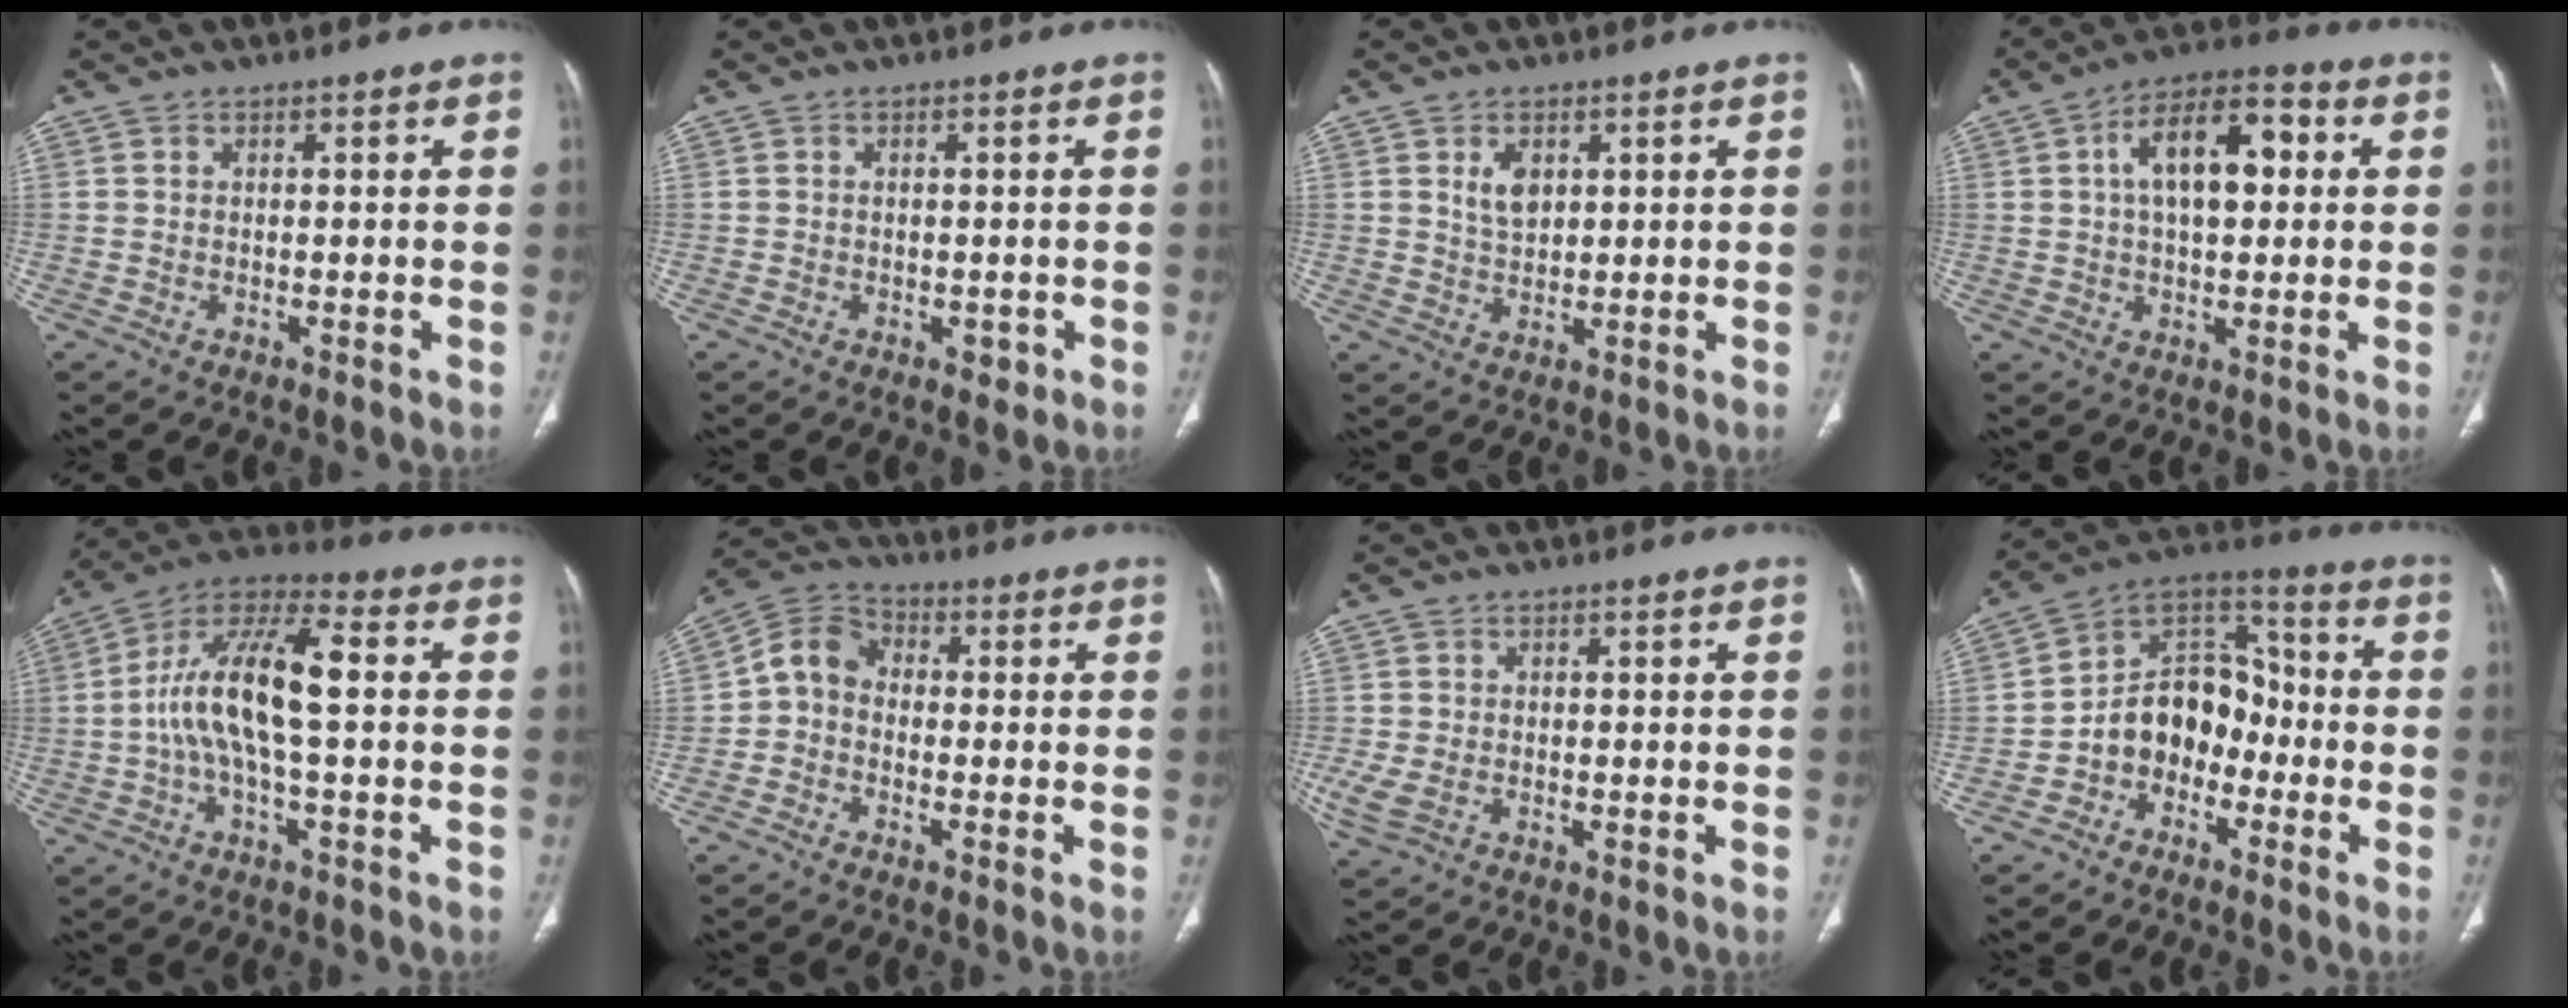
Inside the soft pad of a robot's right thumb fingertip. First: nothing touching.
{"total": 1.4, "force": [-0.5, 1.0, 0.9], "torque": [-0.008, 0.000, -0.003]}
{"total": 4.3, "force": [1.6, 2.8, 2.7], "torque": [-0.035, -0.012, 0.033]}
{"total": 13.2, "force": [2.7, 6.8, 11.0], "torque": [-0.164, 0.019, 0.035]}
{"total": 14.4, "force": [-0.1, 5.1, 13.5], "torque": [-0.270, 0.043, -0.009]}
{"total": 6.5, "force": [-1.0, 5.3, 3.6], "torque": [-0.052, 0.028, -0.038]}
{"total": 3.6, "force": [-0.8, 2.3, 2.7], "torque": [-0.077, -0.003, -0.011]}
{"total": 12.2, "force": [-3.8, 9.4, 6.9], "torque": [-0.077, 0.064, -0.080]}